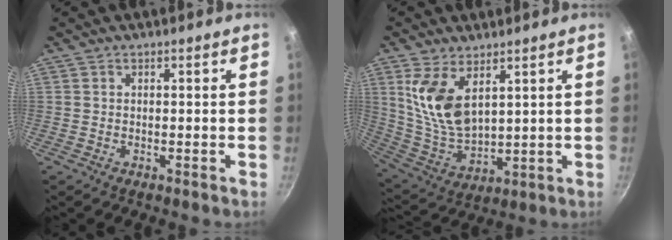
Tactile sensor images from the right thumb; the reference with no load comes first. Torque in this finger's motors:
{"motor_torque": [0.01, 0.43, 0.63, 0.12, 0.33]}